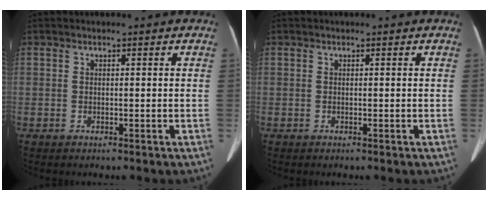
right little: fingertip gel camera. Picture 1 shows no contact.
{"total": 0.0}